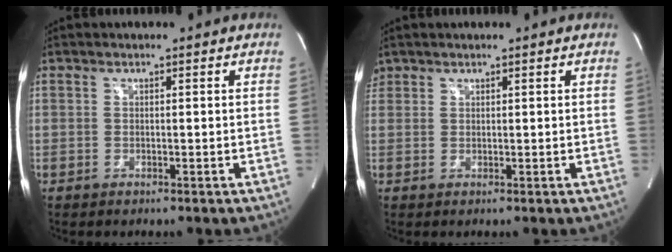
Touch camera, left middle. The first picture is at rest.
{"total": 1.6, "force": [1.2, 1.0, 0.0], "torque": [0.000, 0.015, 0.025]}